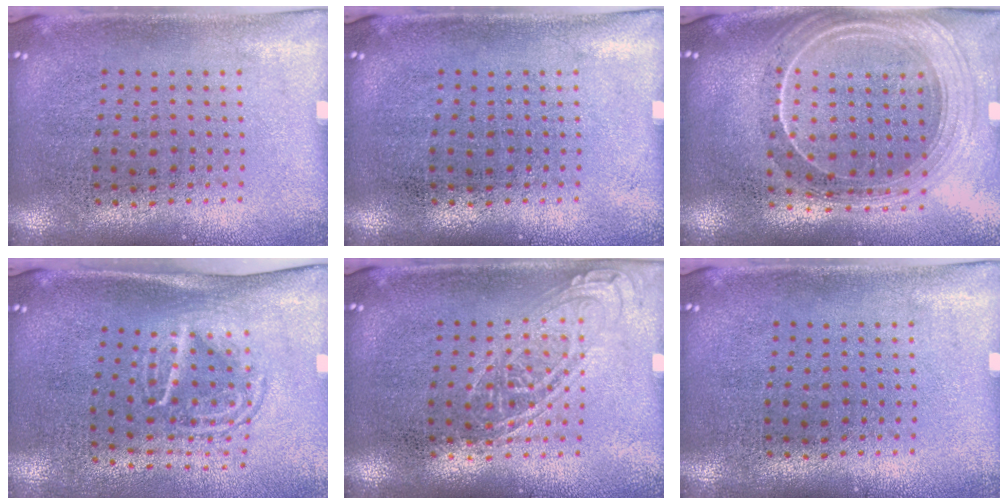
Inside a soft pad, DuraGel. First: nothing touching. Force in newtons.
{"total": 0.0}
{"total": 2.4, "press": 2.0, "slide": 1.2}
{"total": 1.7, "press": 1.1, "slide": 1.2}
{"total": 1.0, "press": 1.0, "slide": 0.1}
{"total": 0.0}